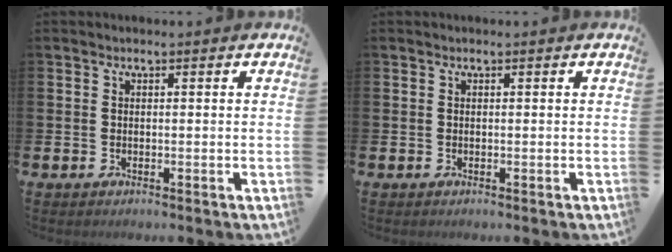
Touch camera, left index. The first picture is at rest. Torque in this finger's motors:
{"motor_torque": [0.01, 0.01, 0.00, 0.00]}